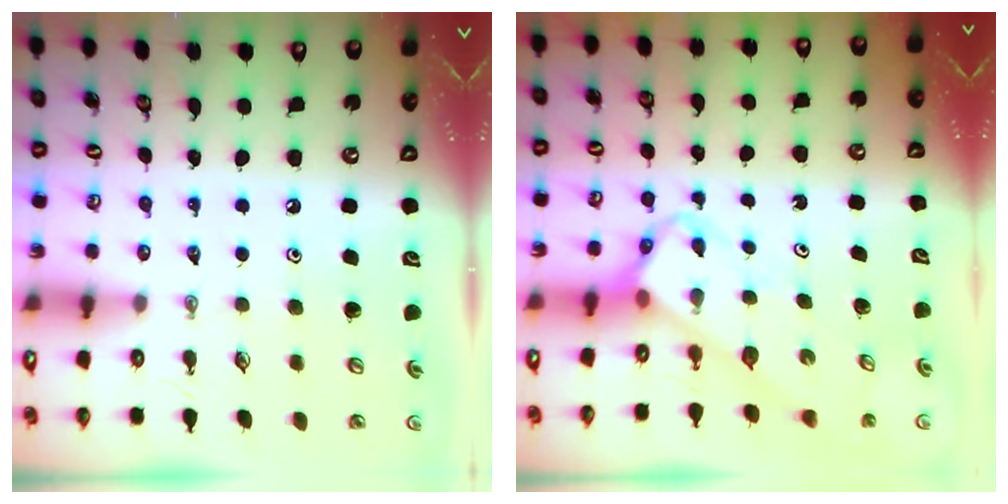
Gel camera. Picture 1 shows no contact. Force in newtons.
{"total": 3.6, "press": 3.6, "slide": 0.3}